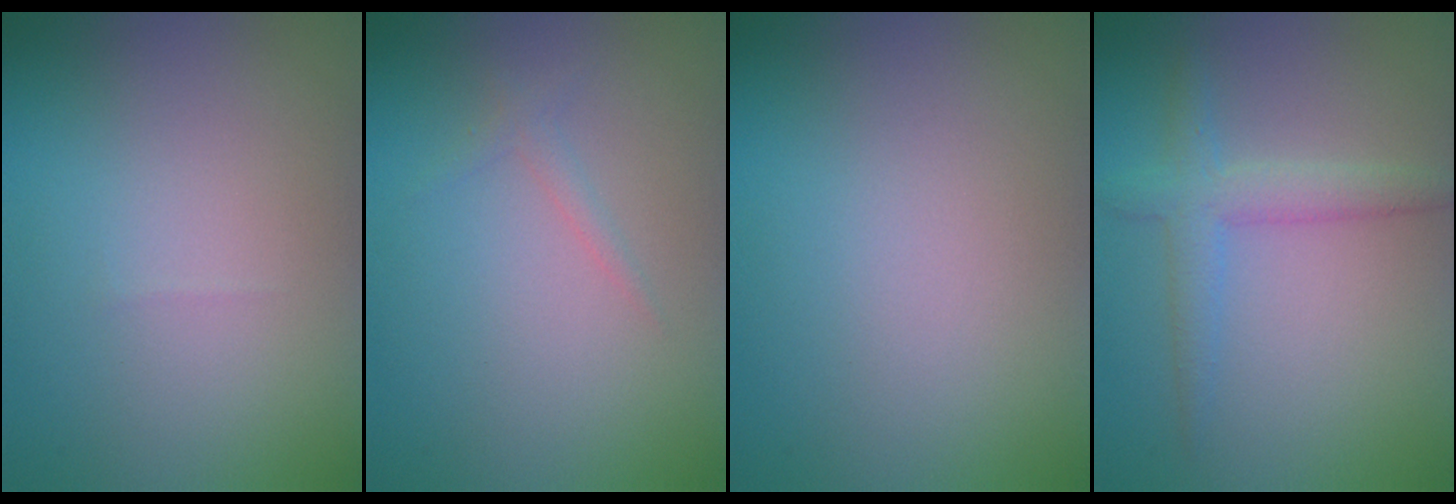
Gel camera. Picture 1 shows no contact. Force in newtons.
{"total": 0.9, "press": 0.9, "slide": 0.0}
{"total": 0.0}
{"total": 2.9, "press": 2.9, "slide": 0.1}